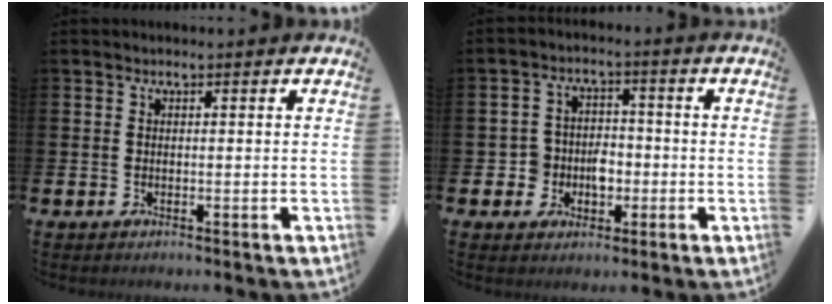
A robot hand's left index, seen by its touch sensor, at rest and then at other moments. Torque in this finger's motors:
{"motor_torque": [0.15, 0.17, 0.09, 0.02]}